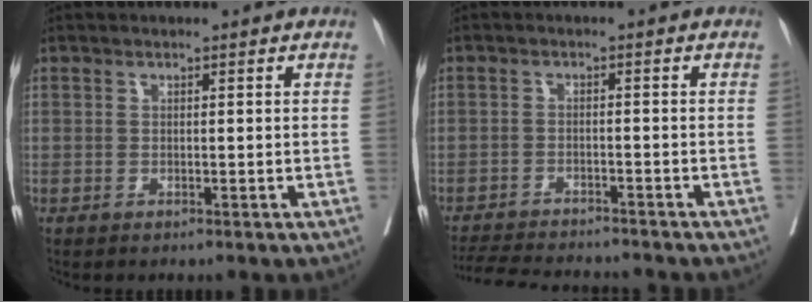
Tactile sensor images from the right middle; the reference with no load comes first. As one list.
[{"total": 10.9, "force": [-10.3, 1.2, 3.4], "torque": [-0.054, -0.006, -0.150]}]